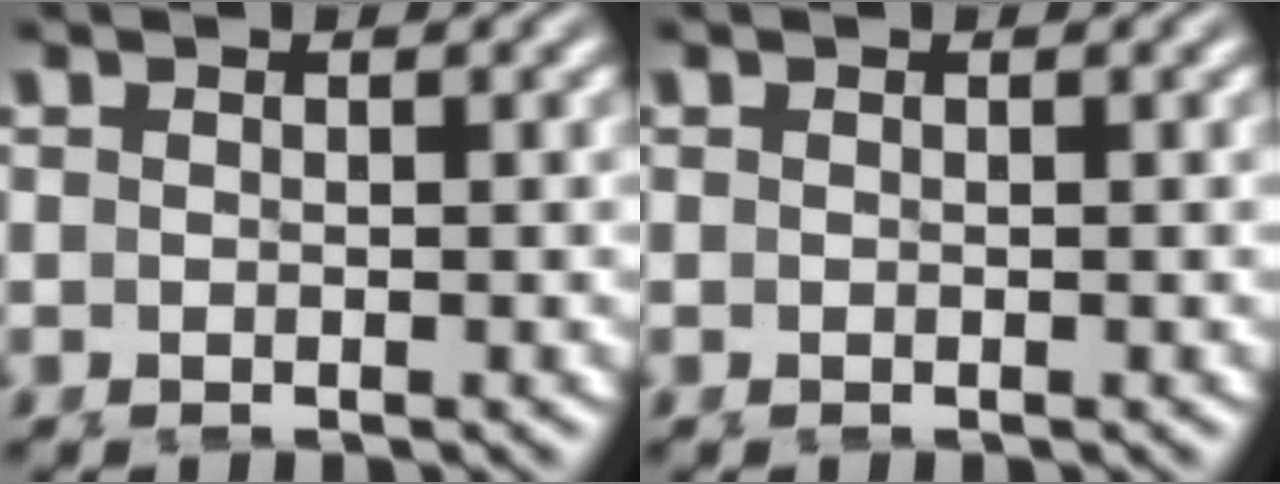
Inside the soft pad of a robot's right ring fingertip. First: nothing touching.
{"total": 0.0}